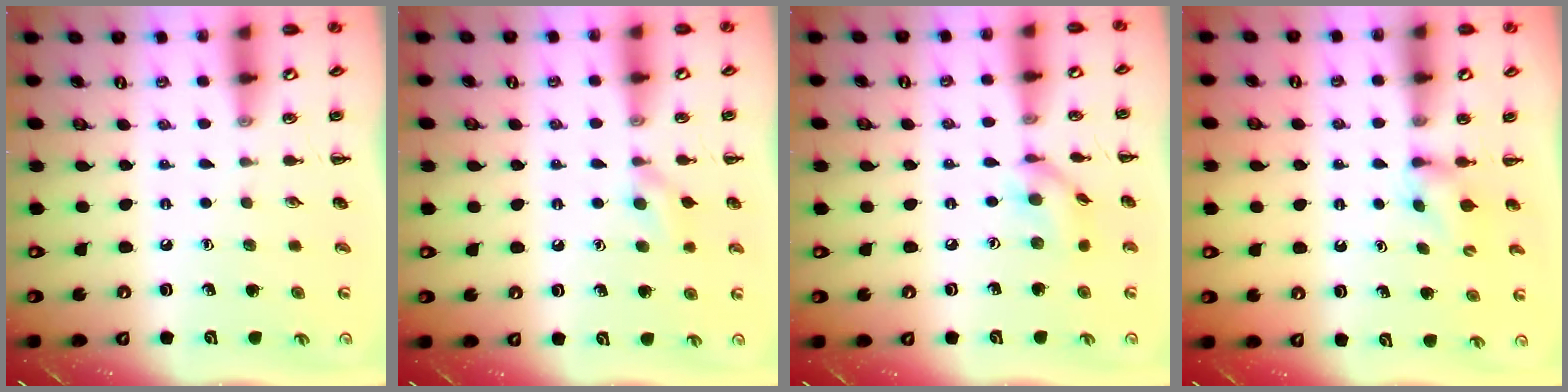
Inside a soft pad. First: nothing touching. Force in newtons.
{"total": 6.6, "press": 6.3, "slide": 1.9}
{"total": 8.8, "press": 8.8, "slide": 0.9}
{"total": 2.8, "press": 2.5, "slide": 1.3}